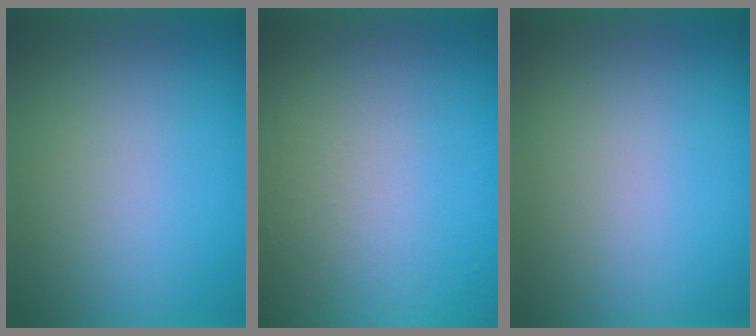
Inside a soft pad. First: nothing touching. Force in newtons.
{"total": 7.8}
{"total": 0.0}